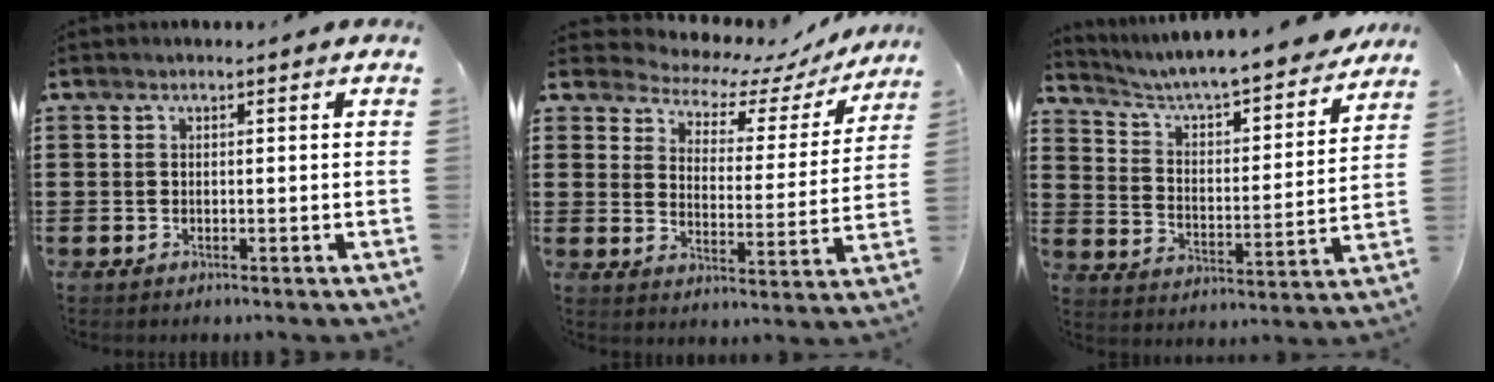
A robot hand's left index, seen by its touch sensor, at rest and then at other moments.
{"total": 4.9, "force": [4.3, 1.7, 1.4], "torque": [-0.047, -0.035, 0.066]}
{"total": 5.2, "force": [4.9, 0.0, 1.8], "torque": [-0.059, -0.046, 0.074]}